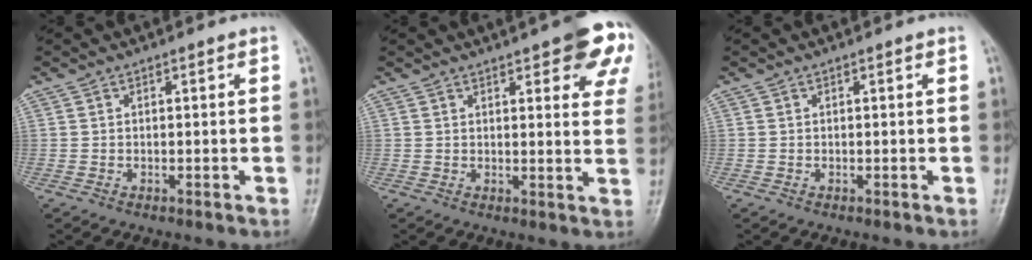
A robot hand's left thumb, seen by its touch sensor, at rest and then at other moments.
{"total": 15.4, "force": [8.5, 4.8, 11.9], "torque": [-0.122, -0.024, 0.094]}
{"total": 0.0}